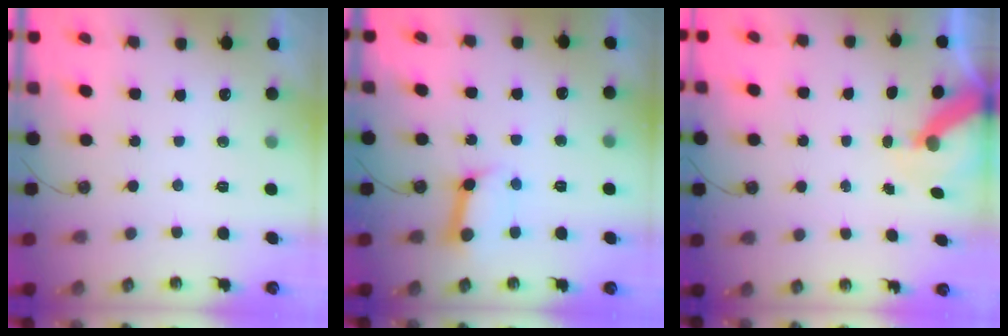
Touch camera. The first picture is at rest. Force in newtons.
{"total": 9.3, "press": 9.2, "slide": 1.2}
{"total": 8.5, "press": 8.4, "slide": 1.0}